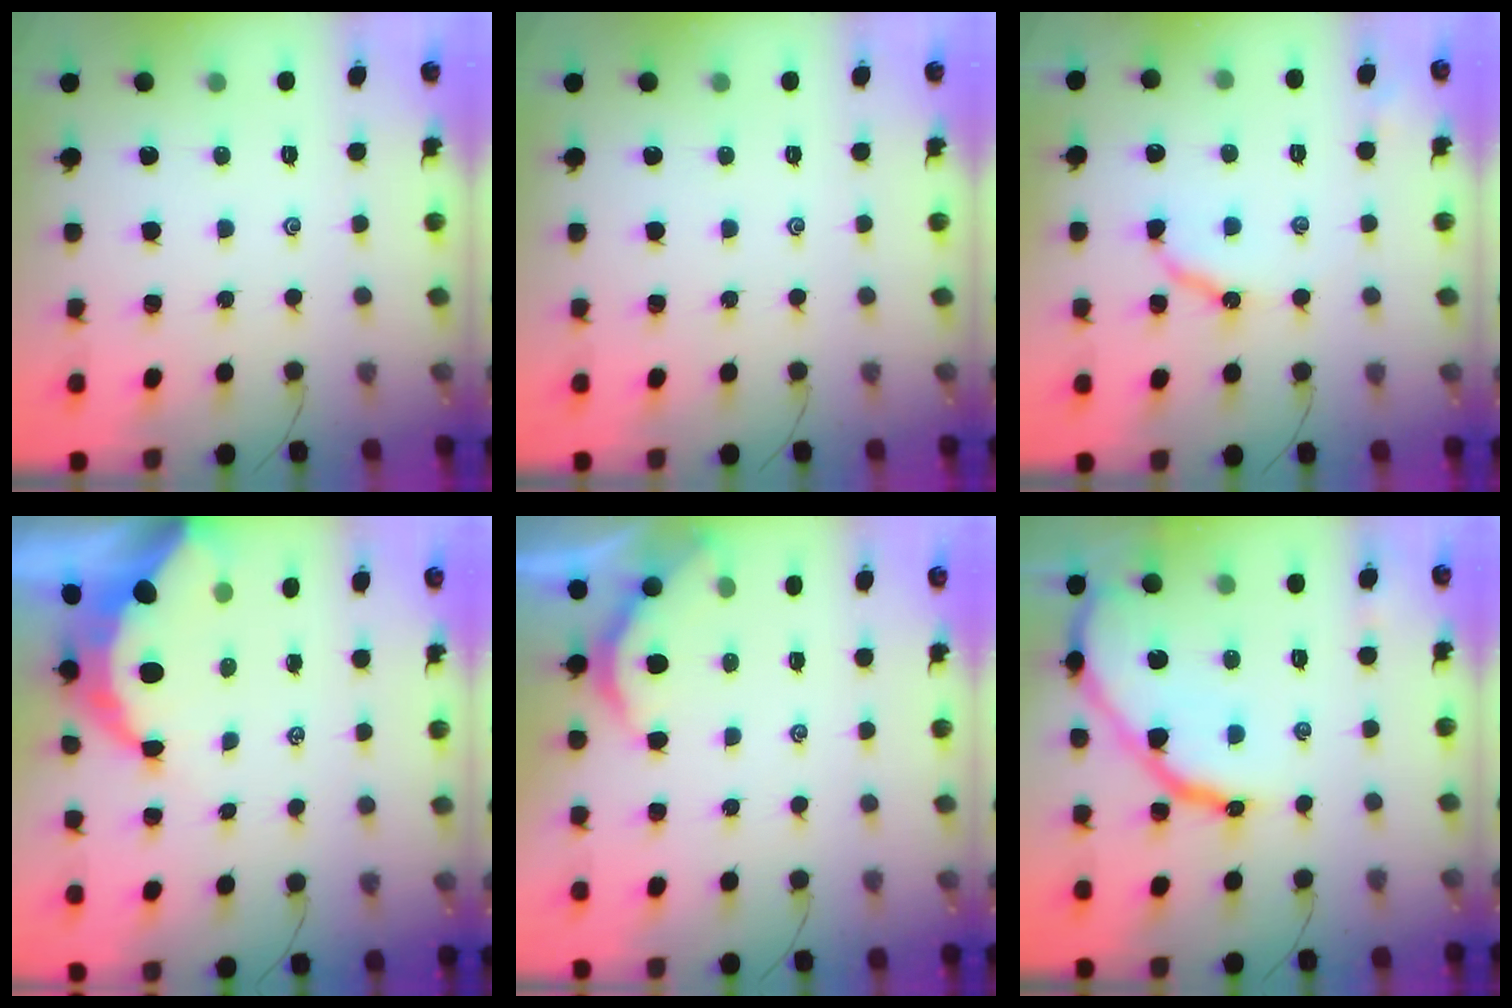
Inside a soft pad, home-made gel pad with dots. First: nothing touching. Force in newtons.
{"total": 0.0}
{"total": 6.7, "press": 6.7, "slide": 0.5}
{"total": 8.5, "press": 8.5, "slide": 0.7}
{"total": 2.6, "press": 2.5, "slide": 0.2}
{"total": 14.1, "press": 14.1, "slide": 1.4}